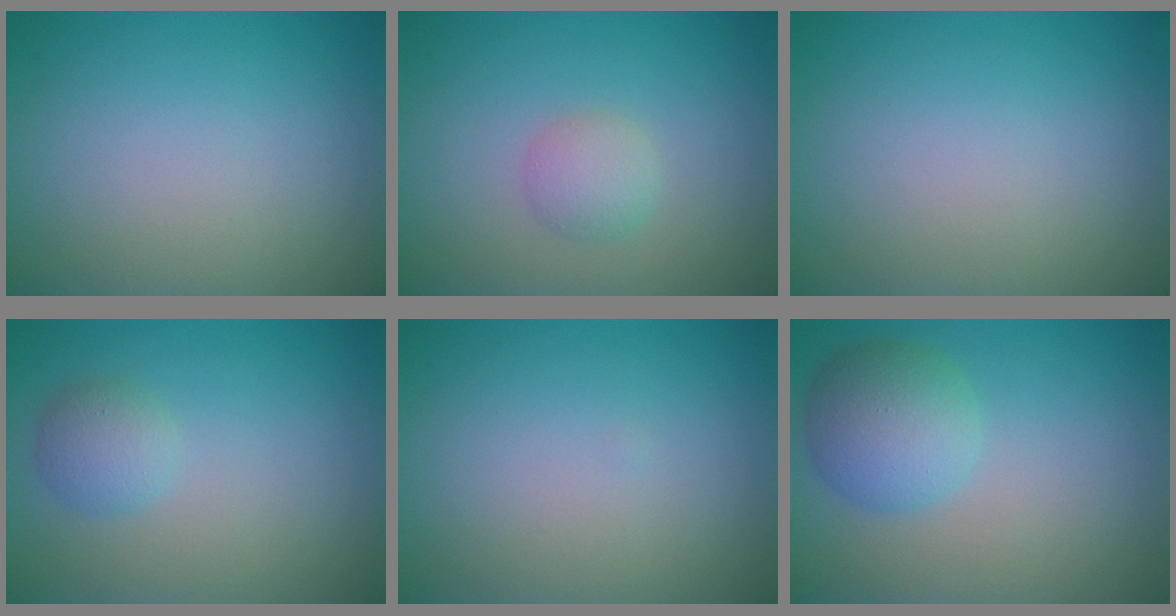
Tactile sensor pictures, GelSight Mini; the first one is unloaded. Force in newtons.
{"total": 1.9, "press": 1.9, "slide": 0.0}
{"total": 0.0}
{"total": 2.0, "press": 2.0, "slide": 0.1}
{"total": 0.0}
{"total": 4.5, "press": 4.4, "slide": 0.2}